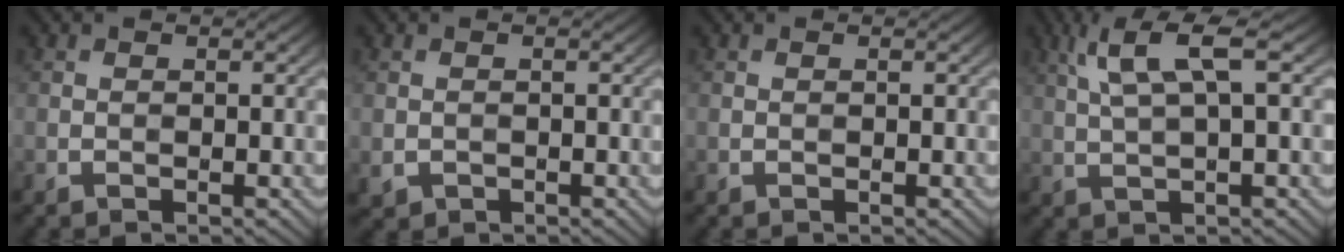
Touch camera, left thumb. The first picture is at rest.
{"total": 1.3, "force": [-0.5, 1.1, 0.5], "torque": [-0.015, -0.010, -0.008]}
{"total": 0.0}
{"total": 6.3, "force": [2.6, 1.1, 5.6], "torque": [-0.127, 0.016, 0.054]}